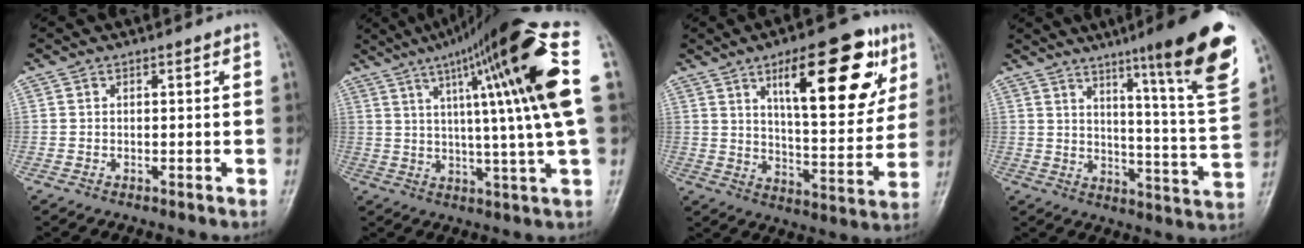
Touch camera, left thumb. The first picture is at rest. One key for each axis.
{"total": 23.4, "fx": 7.3, "fy": 1.7, "fz": 22.2, "tx": -0.333, "ty": 0.005, "tz": 0.102}
{"total": 21.1, "fx": 9.7, "fy": 7.9, "fz": 17.0, "tx": -0.199, "ty": -0.034, "tz": 0.146}
{"total": 20.2, "fx": 11.9, "fy": 1.1, "fz": 16.3, "tx": -0.201, "ty": -0.064, "tz": 0.167}